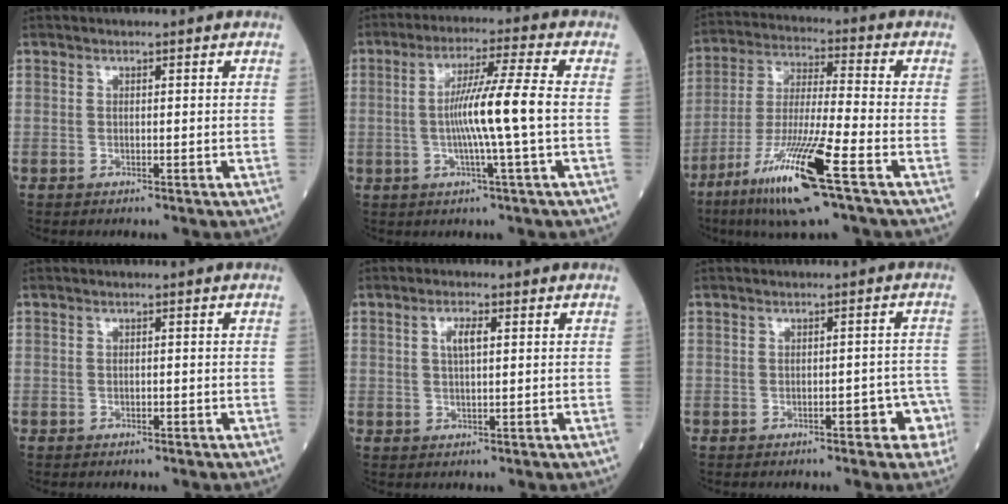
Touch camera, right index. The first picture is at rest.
{"total": 9.2, "force": [-0.7, -1.4, 9.0], "torque": [-0.165, 0.007, -0.014]}
{"total": 15.8, "force": [-8.3, 0.1, 13.4], "torque": [-0.276, -0.037, -0.154]}
{"total": 0.6, "force": [-0.4, 0.3, 0.3], "torque": [-0.008, 0.000, -0.006]}
{"total": 2.9, "force": [0.8, 0.7, 2.7], "torque": [-0.053, 0.003, 0.016]}
{"total": 4.3, "force": [-2.2, 1.7, 3.3], "torque": [-0.027, 0.020, -0.025]}